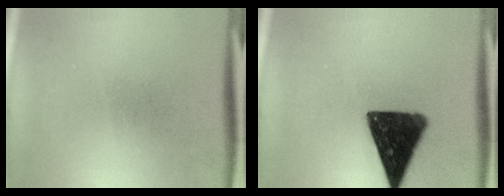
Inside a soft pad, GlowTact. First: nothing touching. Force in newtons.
{"total": 13.8}